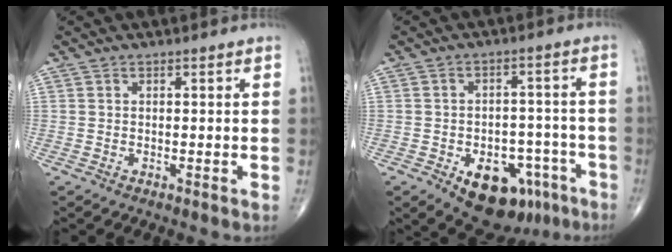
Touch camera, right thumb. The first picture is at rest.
{"total": 13.8, "force": [-7.0, 8.5, 8.4], "torque": [-0.078, 0.041, -0.089]}